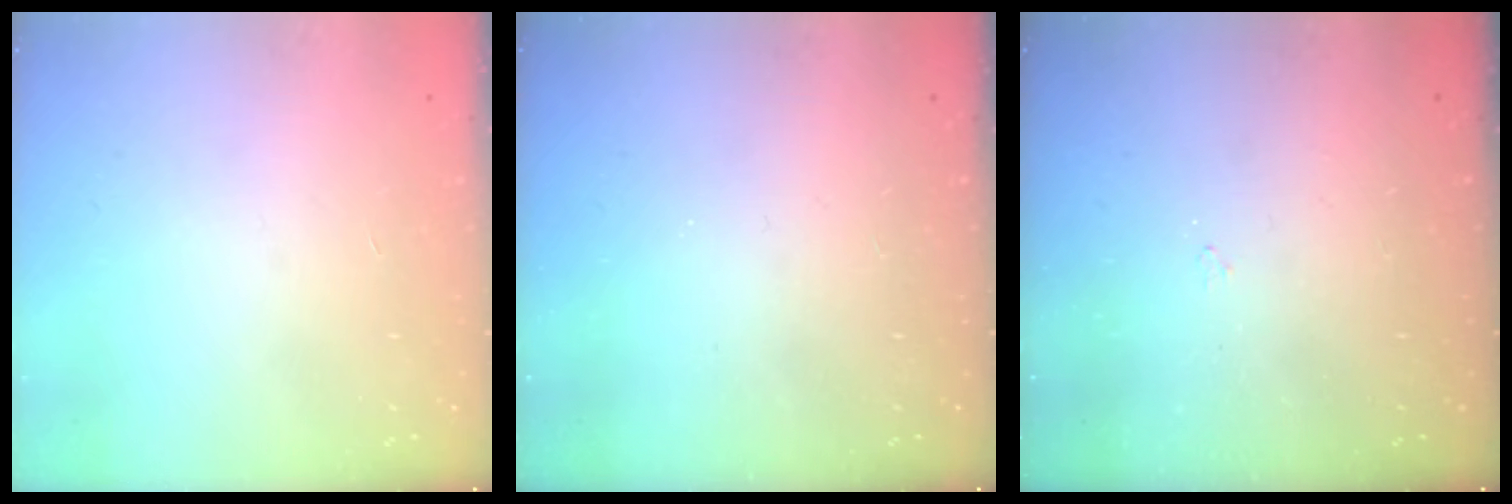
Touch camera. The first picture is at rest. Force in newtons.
{"total": 0.0}
{"total": 2.9, "press": 2.9, "slide": 0.5}